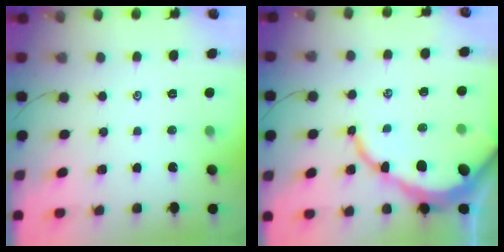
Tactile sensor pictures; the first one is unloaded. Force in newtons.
{"total": 10.4, "press": 10.4, "slide": 1.1}